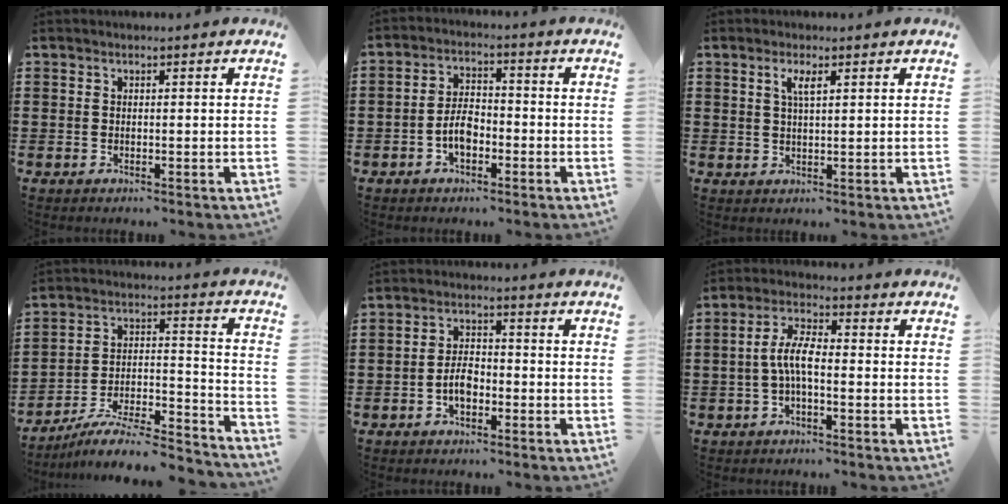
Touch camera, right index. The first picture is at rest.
{"total": 4.6, "force": [-1.8, 2.3, 3.5], "torque": [-0.078, 0.000, -0.036]}
{"total": 2.5, "force": [1.2, 0.6, 2.1], "torque": [-0.045, 0.004, 0.019]}
{"total": 8.2, "force": [-7.3, 1.4, 3.6], "torque": [-0.057, 0.006, -0.143]}
{"total": 3.9, "force": [-1.4, 2.0, 3.0], "torque": [-0.070, -0.002, -0.029]}
{"total": 5.7, "force": [-1.0, 1.9, 5.3], "torque": [-0.123, -0.002, -0.028]}